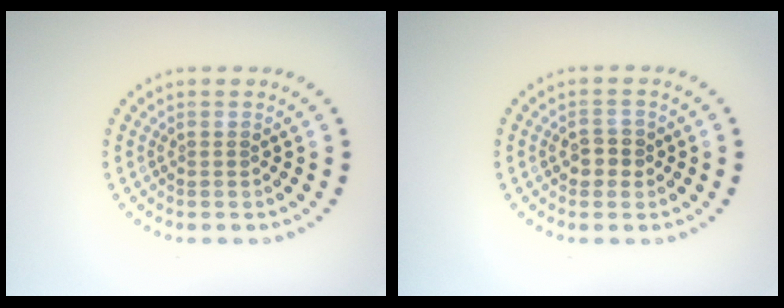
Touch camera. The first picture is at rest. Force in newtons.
{"total": 1.9, "press": 1.8, "slide": 0.4}